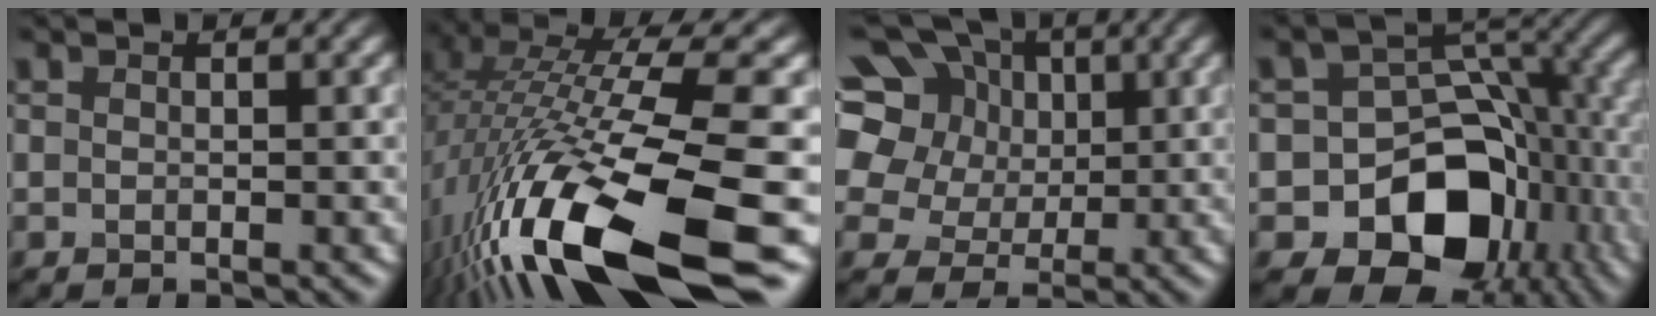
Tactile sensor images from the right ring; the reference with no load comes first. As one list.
[{"total": 16.8, "force": [-6.0, 4.7, 15.0], "torque": [-0.292, -0.003, -0.097]}, {"total": 15.6, "force": [5.3, 12.7, 7.4], "torque": [-0.180, 0.048, 0.084]}, {"total": 13.1, "force": [-5.2, 9.6, 7.1], "torque": [-0.098, -0.012, -0.089]}]